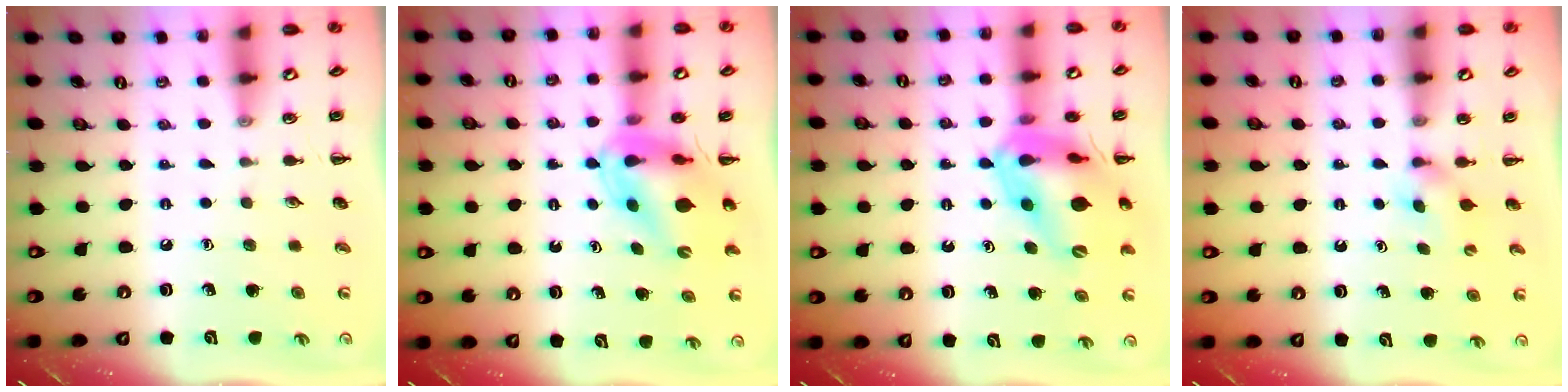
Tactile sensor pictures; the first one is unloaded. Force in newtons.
{"total": 10.7, "press": 10.1, "slide": 3.4}
{"total": 17.3, "press": 16.9, "slide": 3.8}
{"total": 3.0, "press": 2.8, "slide": 0.9}